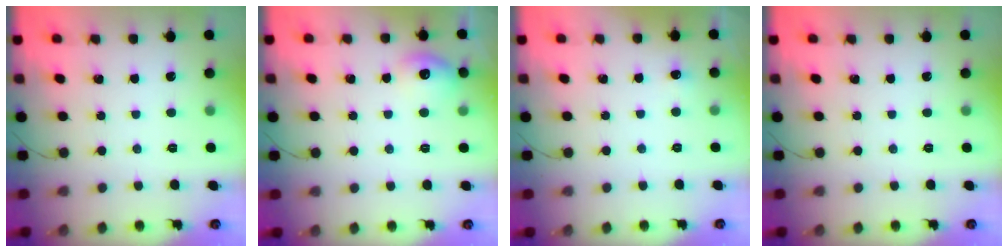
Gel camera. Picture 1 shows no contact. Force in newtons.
{"total": 9.5, "press": 9.4, "slide": 1.5}
{"total": 3.6, "press": 3.5, "slide": 1.1}
{"total": 0.0}